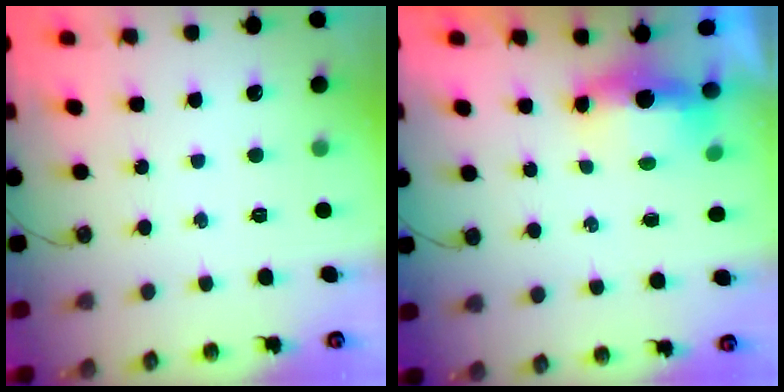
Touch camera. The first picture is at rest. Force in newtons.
{"total": 14.7, "press": 7.2, "slide": 12.8}